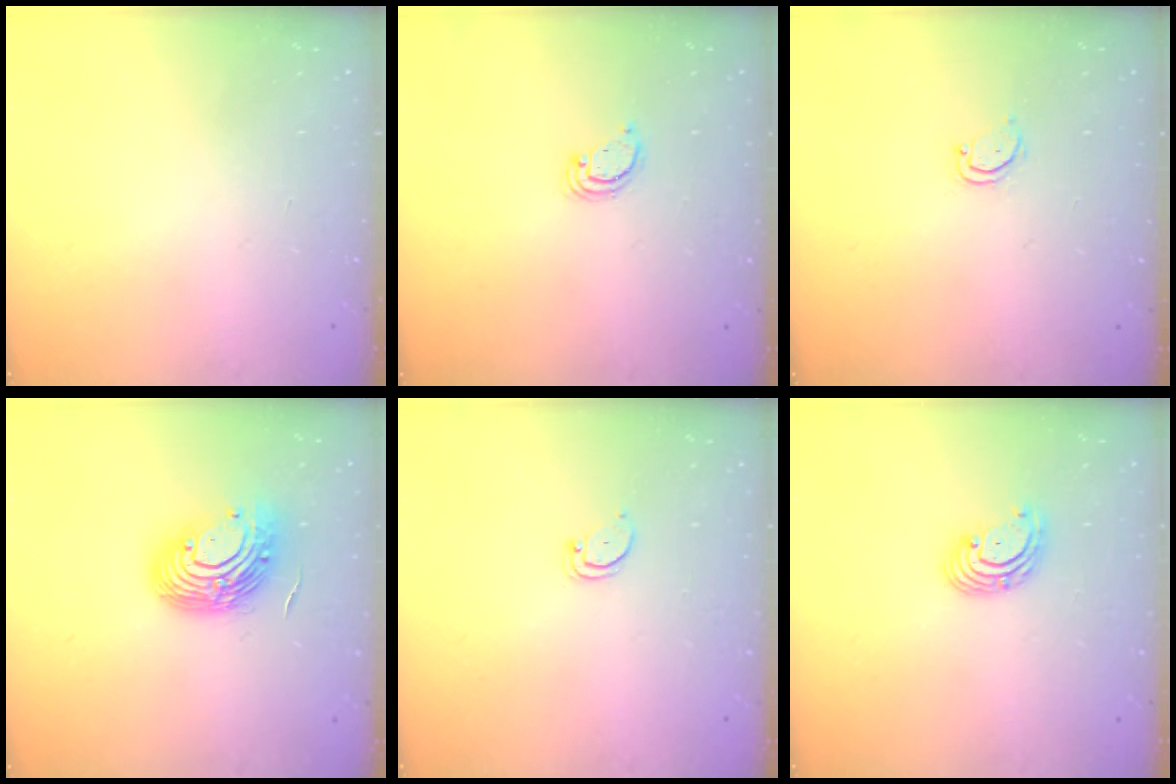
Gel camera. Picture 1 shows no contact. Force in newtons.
{"total": 2.6, "press": 2.6, "slide": 0.2}
{"total": 2.7, "press": 2.7, "slide": 0.3}
{"total": 12.8, "press": 12.6, "slide": 2.2}
{"total": 2.7, "press": 2.7, "slide": 0.2}
{"total": 3.2, "press": 3.2, "slide": 0.2}